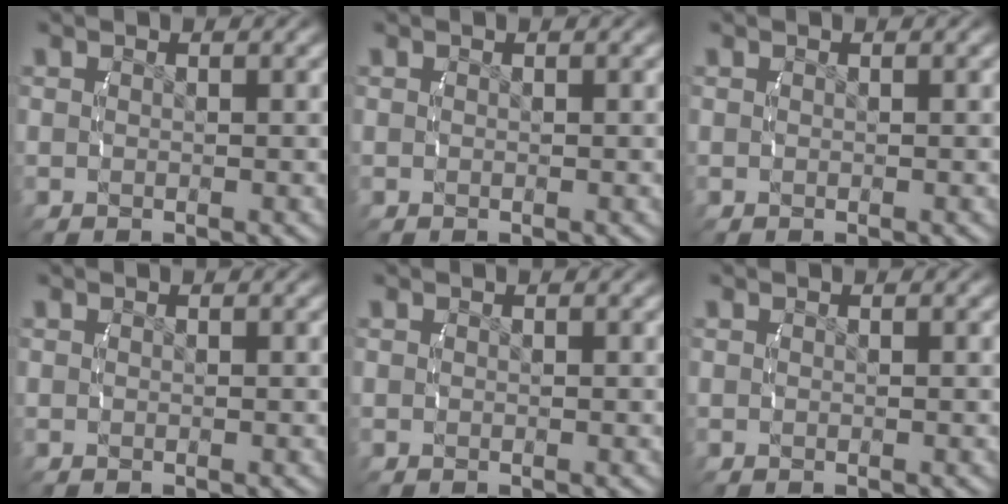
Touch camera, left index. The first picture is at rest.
{"total": 0.0}
{"total": 0.0}
{"total": 0.0}
{"total": 0.0}
{"total": 0.0}